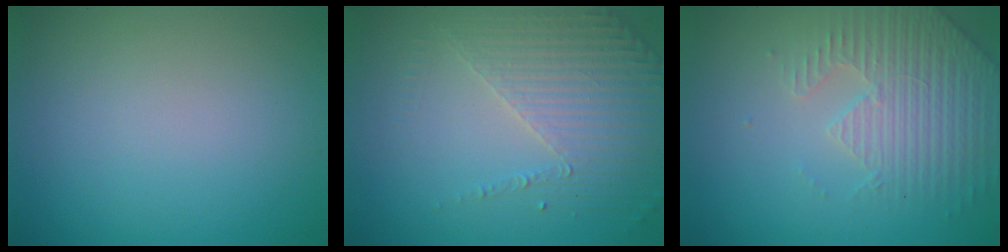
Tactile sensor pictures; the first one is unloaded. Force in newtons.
{"total": 4.2, "press": 3.1, "slide": 2.9}
{"total": 4.4, "press": 4.3, "slide": 1.0}